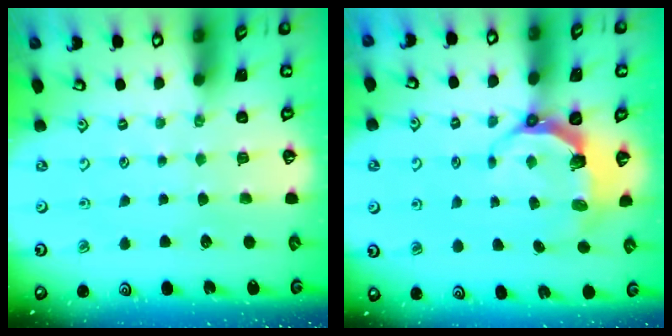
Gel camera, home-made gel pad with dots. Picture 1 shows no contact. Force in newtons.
{"total": 6.3, "press": 4.8, "slide": 4.1}